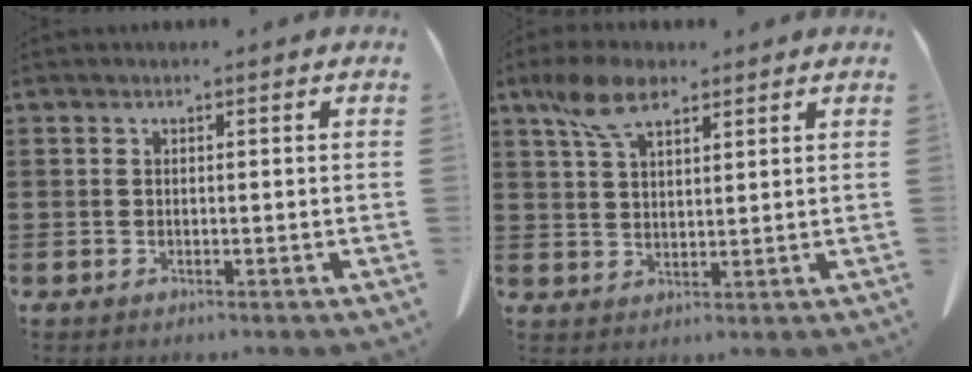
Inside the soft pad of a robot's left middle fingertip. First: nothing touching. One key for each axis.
{"total": 7.0, "fx": 4.4, "fy": 3.3, "fz": 4.3, "tx": -0.099, "ty": 0.006, "tz": 0.082}